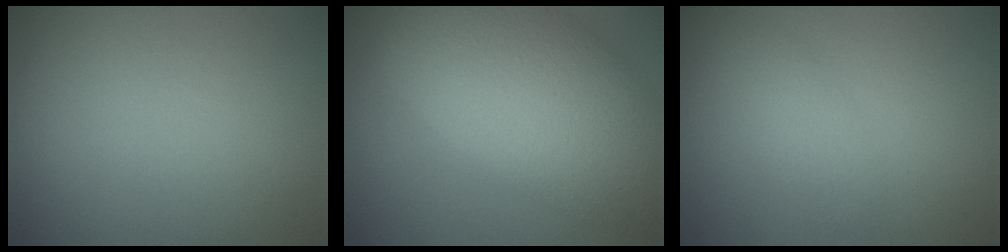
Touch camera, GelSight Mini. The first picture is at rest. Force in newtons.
{"total": 11.4, "press": 11.4, "slide": 0.8}
{"total": 2.0, "press": 2.0, "slide": 0.2}